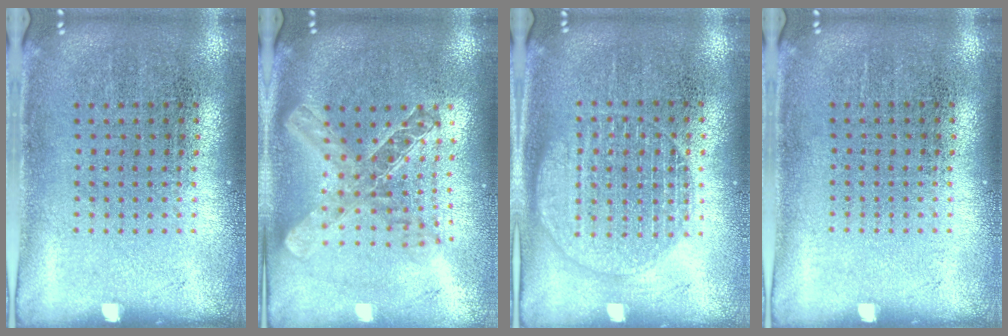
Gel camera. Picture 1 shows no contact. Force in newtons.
{"total": 2.0, "press": 1.7, "slide": 1.1}
{"total": 1.4, "press": 1.4, "slide": 0.2}
{"total": 0.0}